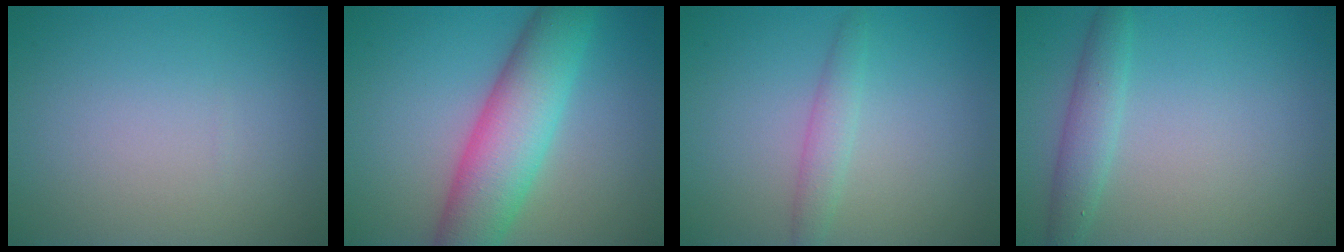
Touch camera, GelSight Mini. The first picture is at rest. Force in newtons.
{"total": 8.2, "press": 8.2, "slide": 0.2}
{"total": 1.8, "press": 1.8, "slide": 0.1}
{"total": 1.9, "press": 1.9, "slide": 0.1}